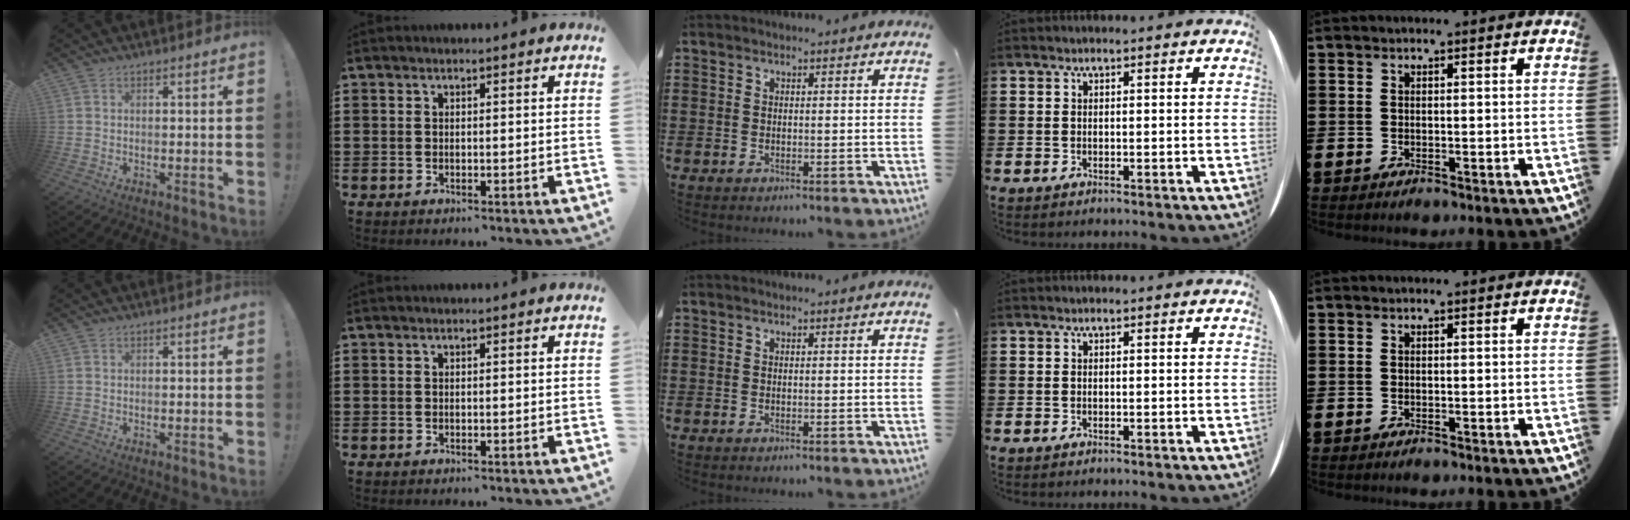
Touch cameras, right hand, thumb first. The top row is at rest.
{}